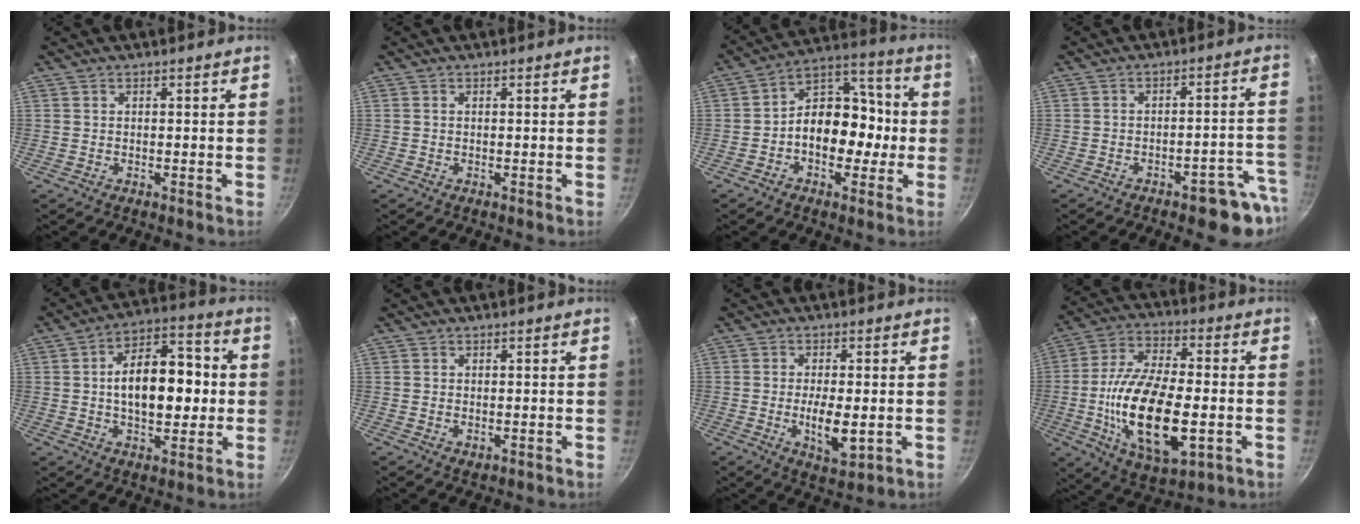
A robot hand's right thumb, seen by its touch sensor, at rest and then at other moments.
{"total": 0.0}
{"total": 14.8, "force": [-1.8, 9.8, 11.0], "torque": [-0.129, 0.046, -0.036]}
{"total": 10.7, "force": [-6.1, 3.4, 8.2], "torque": [-0.082, 0.049, -0.072]}
{"total": 16.2, "force": [0.4, 8.9, 13.5], "torque": [-0.180, 0.025, 0.001]}
{"total": 1.3, "force": [-0.2, 0.9, 0.9], "torque": [-0.015, -0.003, 0.001]}
{"total": 7.3, "force": [-1.2, 3.0, 6.5], "torque": [-0.107, -0.012, -0.014]}
{"total": 22.1, "force": [-4.0, 10.1, 19.2], "torque": [-0.358, 0.006, -0.060]}